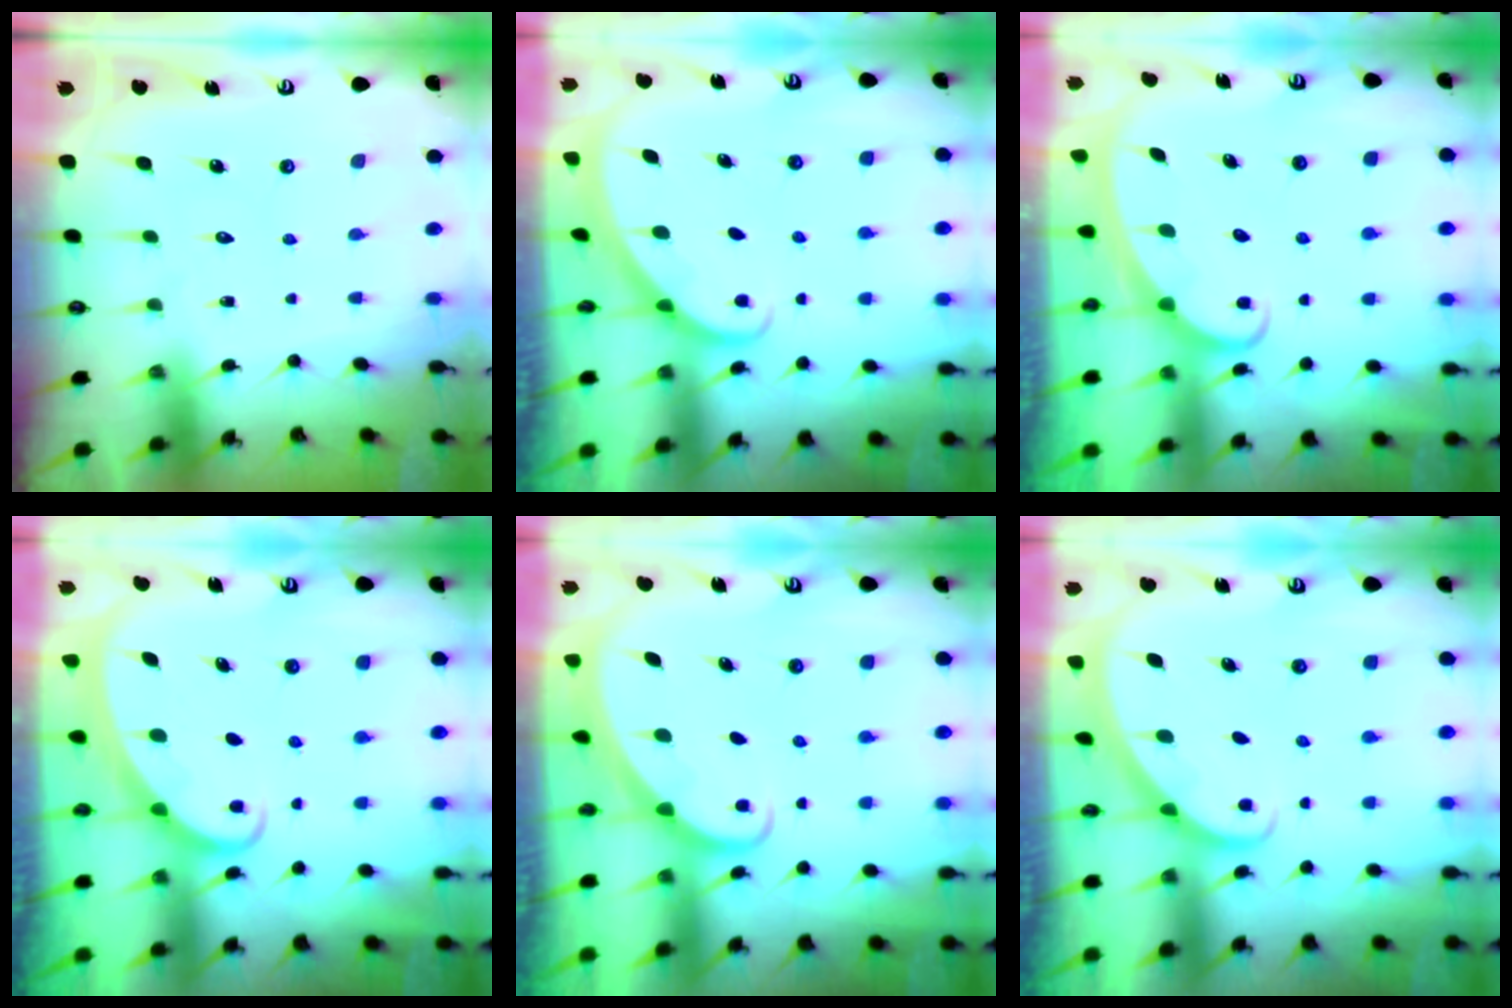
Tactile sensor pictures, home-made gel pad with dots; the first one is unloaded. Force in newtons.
{"total": 1.9, "press": 1.9, "slide": 0.1}
{"total": 2.6, "press": 2.6, "slide": 0.4}
{"total": 2.1, "press": 2.1, "slide": 0.0}
{"total": 1.8, "press": 1.8, "slide": 0.0}
{"total": 1.9, "press": 1.9, "slide": 0.1}